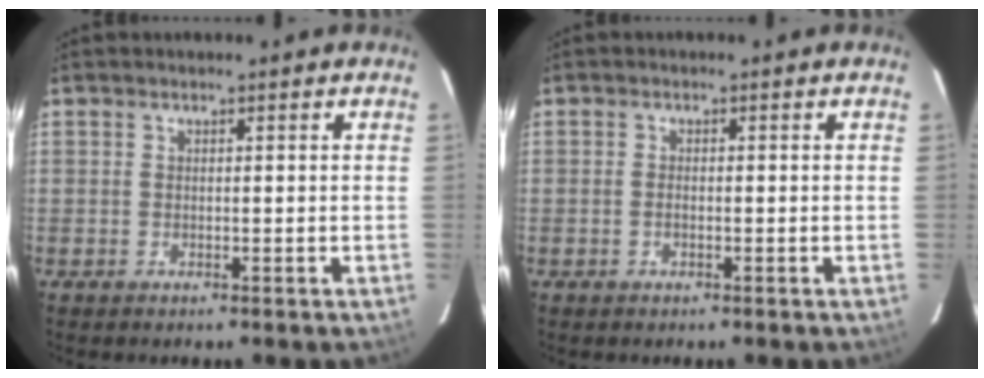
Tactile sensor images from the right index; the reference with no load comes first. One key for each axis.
{"total": 1.1, "fx": -0.4, "fy": 0.6, "fz": 0.8, "tx": -0.018, "ty": 0.001, "tz": -0.008}